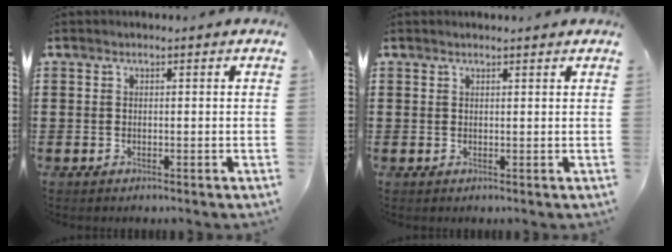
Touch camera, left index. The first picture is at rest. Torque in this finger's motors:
{"motor_torque": [1.36, -0.78, -0.10, 0.01]}